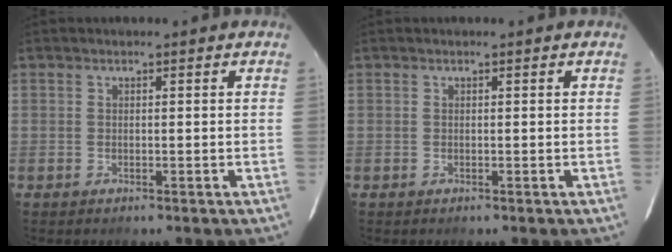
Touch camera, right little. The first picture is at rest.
{"total": 0.0}